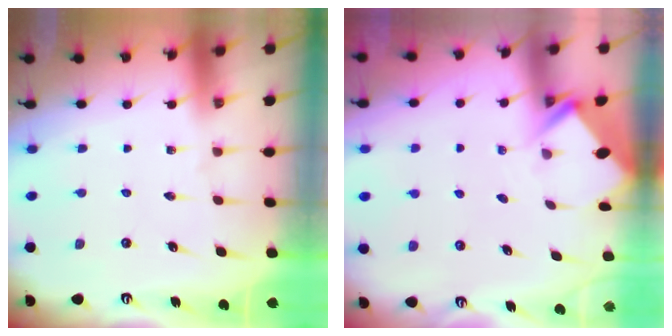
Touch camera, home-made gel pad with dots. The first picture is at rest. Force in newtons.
{"total": 2.8, "press": 2.8, "slide": 0.2}